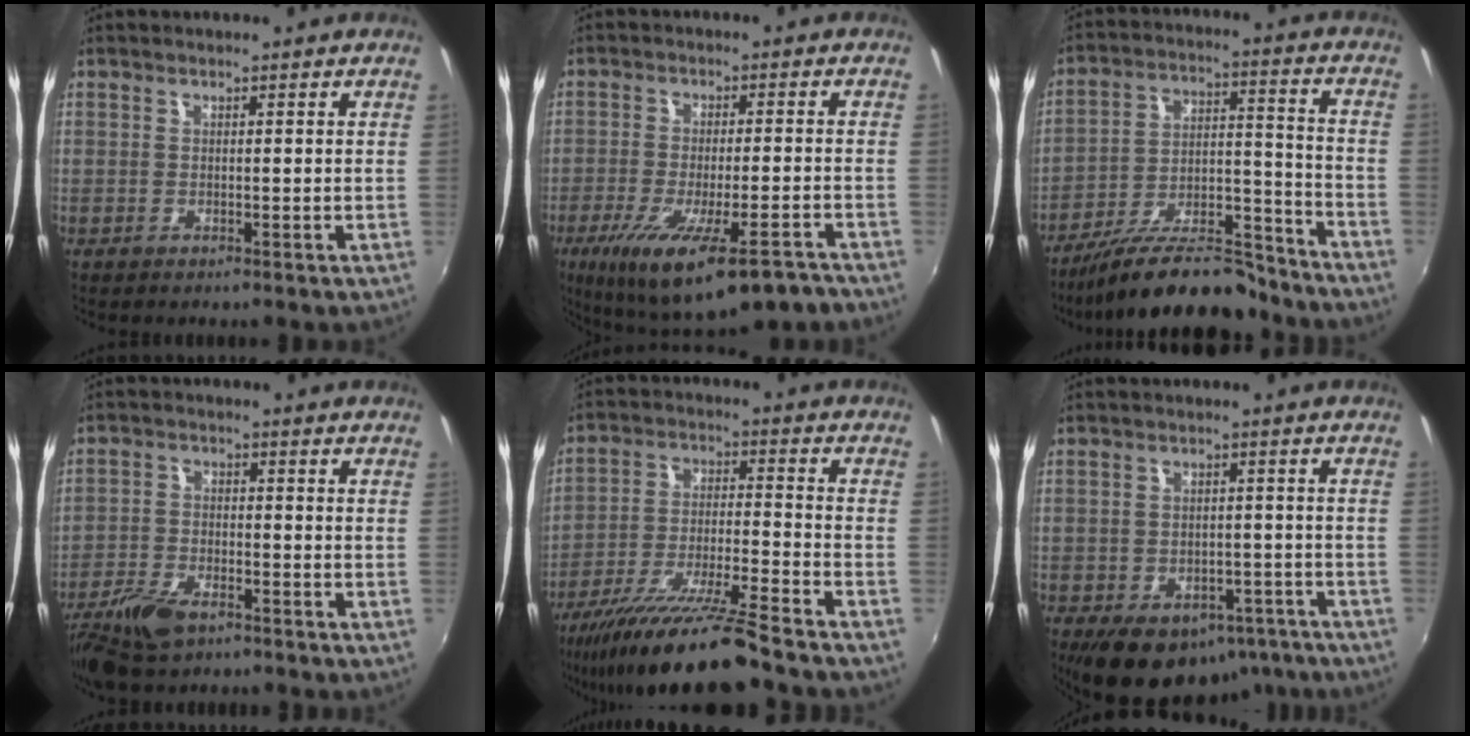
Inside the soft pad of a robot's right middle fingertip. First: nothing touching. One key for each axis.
{"total": 18.5, "fx": -12.0, "fy": 4.4, "fz": 13.4, "tx": -0.238, "ty": -0.062, "tz": -0.175}
{"total": 20.4, "fx": -17.2, "fy": 5.1, "fz": 9.6, "tx": -0.166, "ty": 0.002, "tz": -0.254}
{"total": 8.7, "fx": -6.1, "fy": 3.8, "fz": 4.9, "tx": -0.123, "ty": -0.015, "tz": -0.120}
{"total": 16.9, "fx": -14.1, "fy": -0.1, "fz": 9.4, "tx": -0.188, "ty": -0.032, "tz": -0.244}
{"total": 16.0, "fx": -10.5, "fy": 9.4, "fz": 7.6, "tx": -0.149, "ty": 0.006, "tz": -0.120}